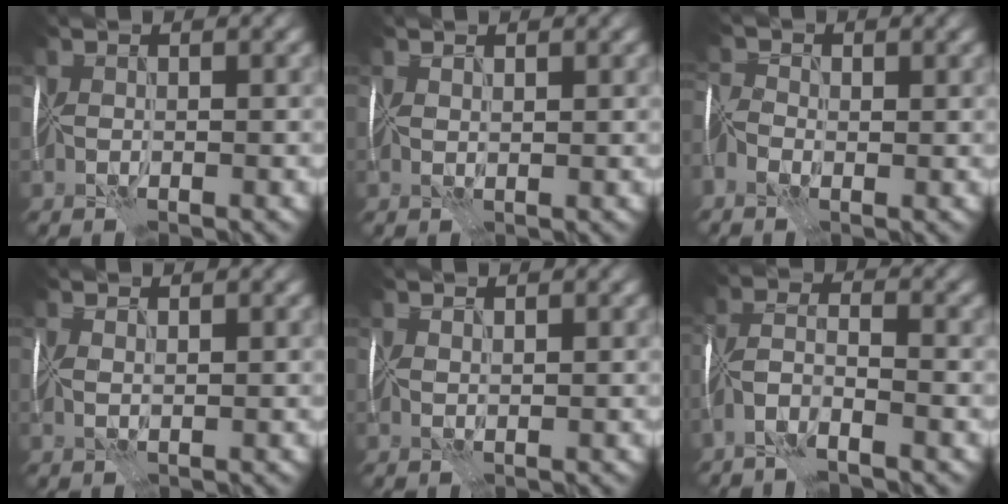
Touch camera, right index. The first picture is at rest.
{"total": 1.2, "force": [1.1, 0.3, 0.1], "torque": [-0.004, 0.005, 0.019]}
{"total": 3.2, "force": [-1.2, 2.1, 2.1], "torque": [-0.044, 0.002, -0.030]}
{"total": 1.1, "force": [1.0, 0.2, 0.4], "torque": [-0.010, 0.004, 0.019]}
{"total": 1.2, "force": [1.2, 0.2, 0.1], "torque": [-0.004, 0.005, 0.022]}
{"total": 2.9, "force": [-2.0, 0.4, 2.0], "torque": [-0.044, 0.006, -0.052]}